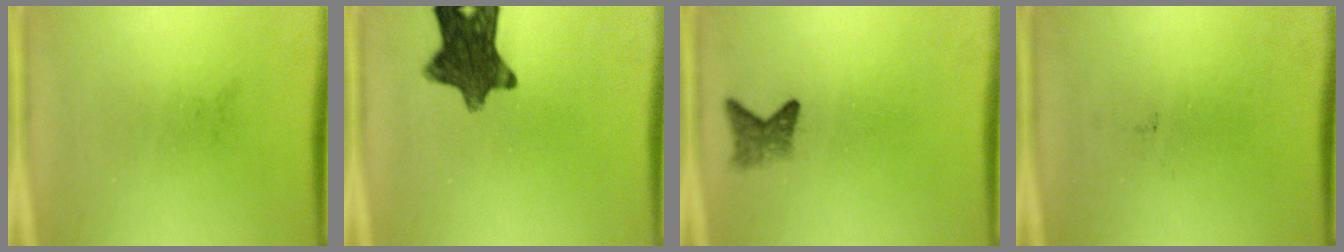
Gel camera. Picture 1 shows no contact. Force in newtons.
{"total": 11.2}
{"total": 2.4}
{"total": 0.0}